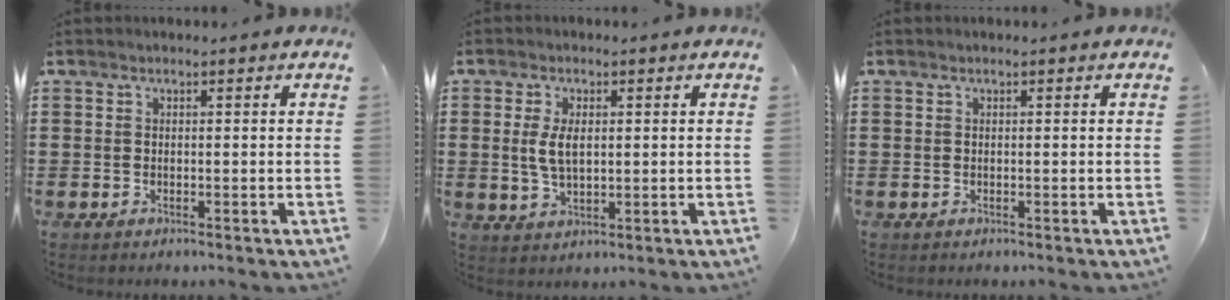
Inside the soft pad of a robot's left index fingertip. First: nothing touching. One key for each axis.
{"total": 4.4, "fx": 0.7, "fy": 2.1, "fz": 3.8, "tx": -0.093, "ty": 0.002, "tz": 0.007}
{"total": 0.0}